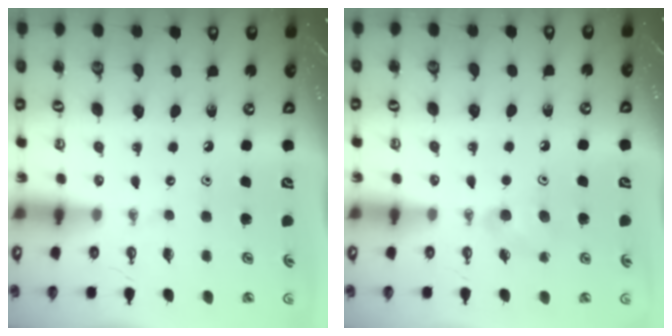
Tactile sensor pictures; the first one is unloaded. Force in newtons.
{"total": 5.7, "press": 5.2, "slide": 2.3}